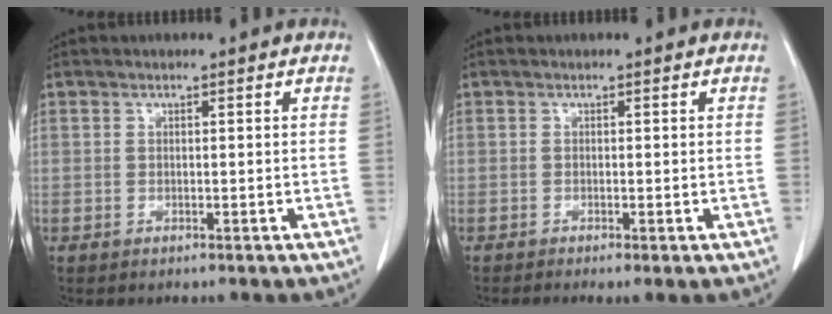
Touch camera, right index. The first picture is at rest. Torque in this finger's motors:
{"motor_torque": [0.75, -0.82, 0.30, 0.07]}